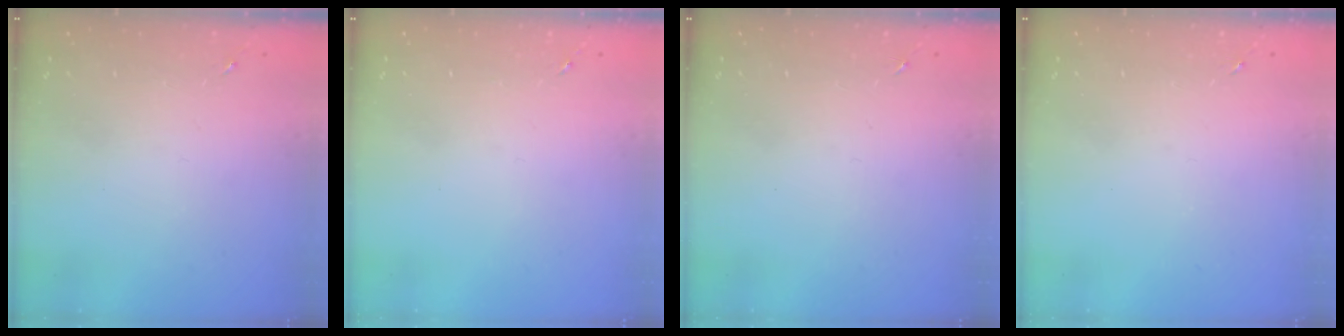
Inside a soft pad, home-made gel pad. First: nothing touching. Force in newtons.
{"total": 0.0}
{"total": 0.0}
{"total": 0.0}